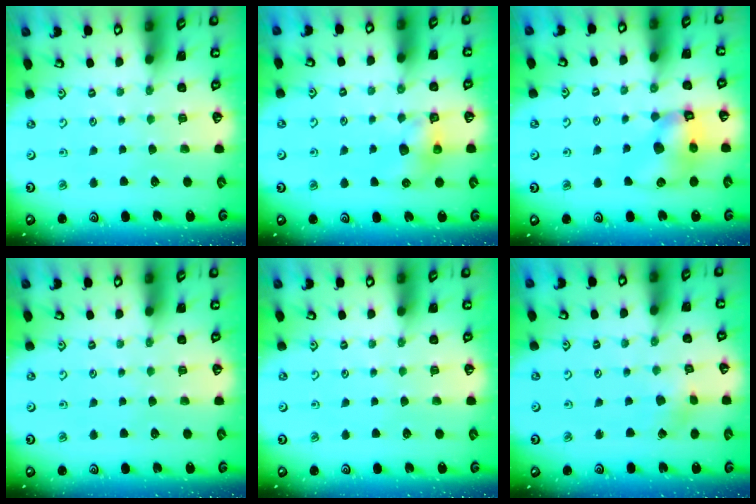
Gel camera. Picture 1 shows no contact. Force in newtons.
{"total": 7.6, "press": 7.6, "slide": 0.1}
{"total": 10.8, "press": 10.7, "slide": 1.5}
{"total": 0.0}
{"total": 0.0}
{"total": 2.6, "press": 2.6, "slide": 0.3}